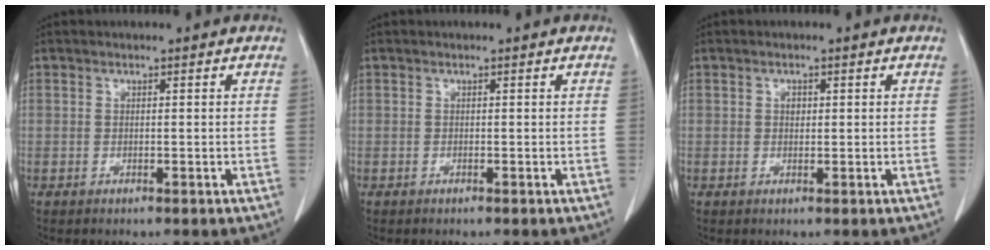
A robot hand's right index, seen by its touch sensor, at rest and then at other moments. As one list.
[{"total": 0.0}, {"total": 1.0, "force": [0.2, 0.7, 0.6], "torque": [-0.010, 0.002, 0.003]}]